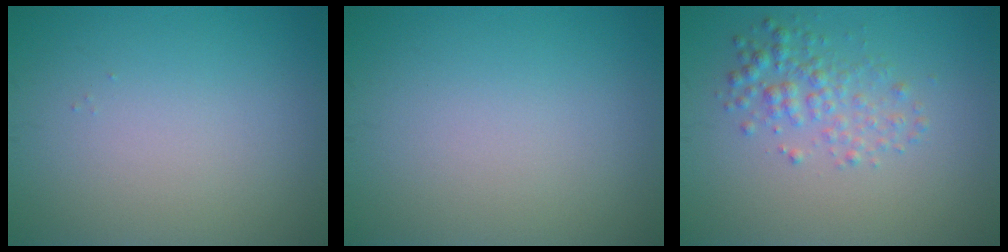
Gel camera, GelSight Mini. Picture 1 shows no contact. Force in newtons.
{"total": 0.0}
{"total": 2.6, "press": 2.6, "slide": 0.0}